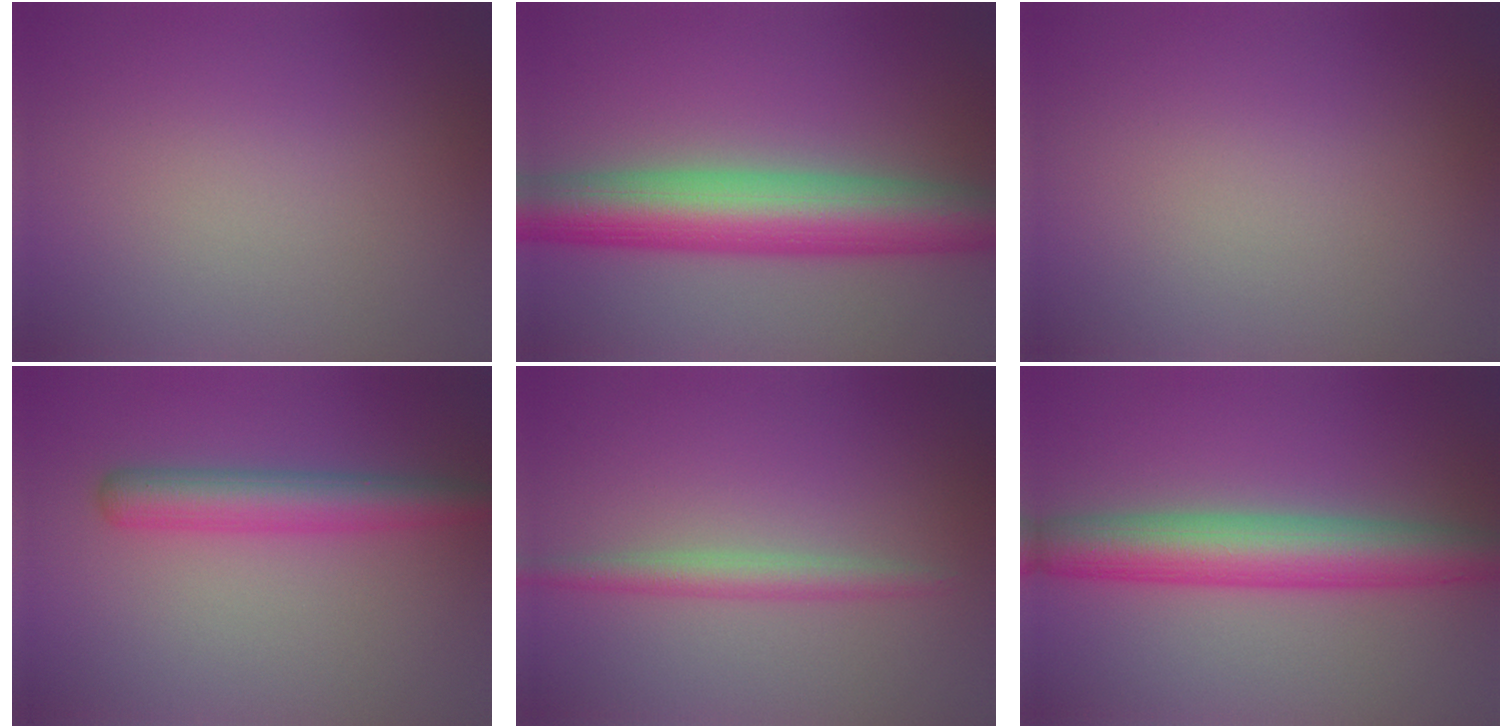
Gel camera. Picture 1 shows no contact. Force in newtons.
{"total": 9.4, "press": 9.4, "slide": 0.3}
{"total": 0.0}
{"total": 4.1, "press": 4.1, "slide": 0.1}
{"total": 2.2, "press": 2.2, "slide": 0.0}
{"total": 6.9, "press": 6.9, "slide": 0.1}